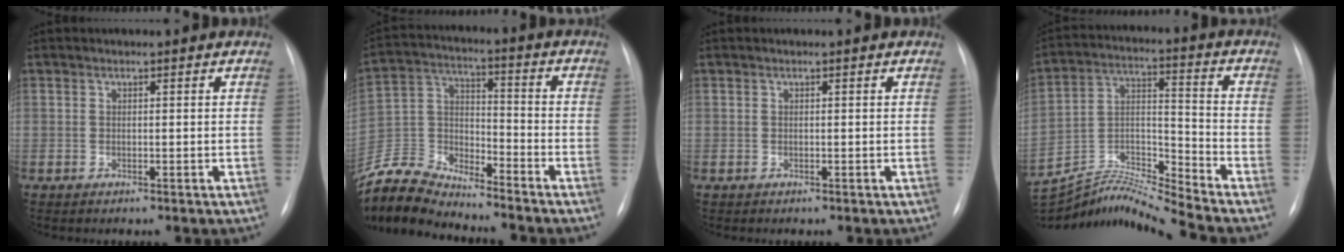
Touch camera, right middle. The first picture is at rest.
{"total": 12.8, "force": [-12.4, 1.7, 2.6], "torque": [-0.055, 0.017, -0.243]}
{"total": 0.0}
{"total": 15.8, "force": [-15.3, -2.2, 3.3], "torque": [-0.063, 0.024, -0.281]}